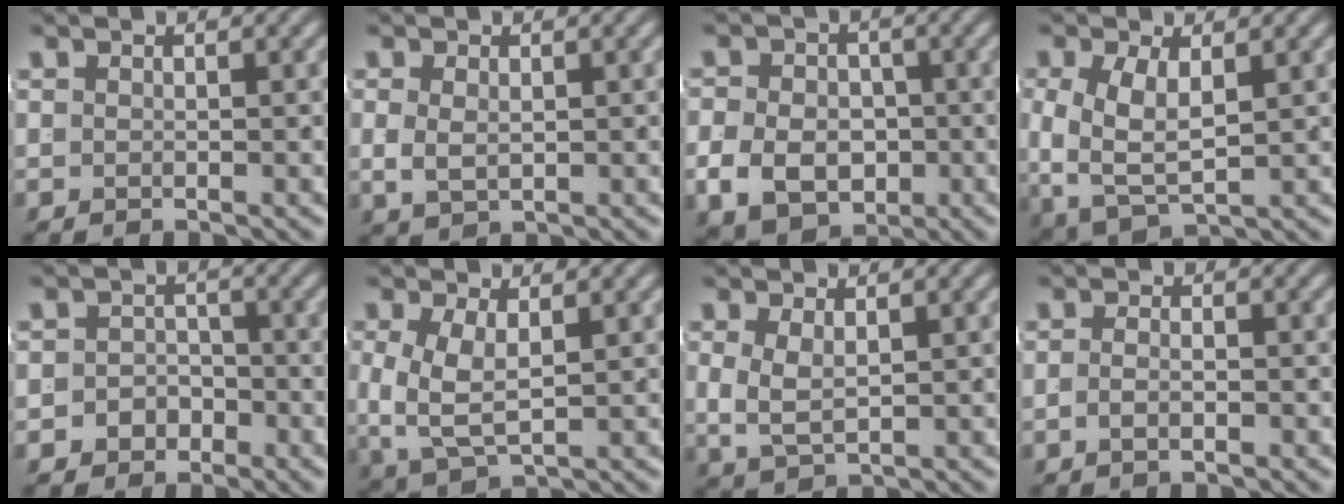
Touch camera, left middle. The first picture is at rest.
{"total": 1.8, "force": [0.3, 1.2, 1.3], "torque": [-0.032, -0.007, 0.017]}
{"total": 6.5, "force": [-2.2, 5.2, 3.2], "torque": [-0.047, -0.024, -0.026]}
{"total": 6.2, "force": [-0.3, 4.4, 4.3], "torque": [-0.101, -0.022, 0.011]}
{"total": 4.2, "force": [-1.9, 3.6, 0.9], "torque": [-0.010, -0.006, -0.035]}
{"total": 5.1, "force": [-0.4, 3.5, 3.7], "torque": [-0.089, -0.019, 0.011]}
{"total": 3.9, "force": [0.3, 3.0, 2.5], "torque": [-0.064, -0.008, 0.013]}
{"total": 1.6, "force": [-1.0, 0.3, 1.2], "torque": [-0.020, 0.004, -0.020]}